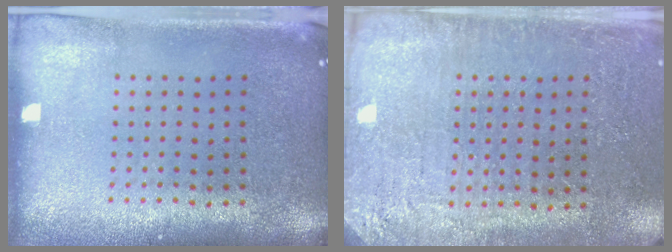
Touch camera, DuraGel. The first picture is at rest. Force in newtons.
{"total": 2.8, "press": 2.8, "slide": 0.4}